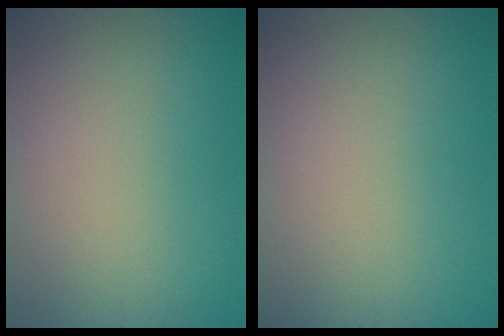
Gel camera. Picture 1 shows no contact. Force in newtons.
{"total": 0.0}